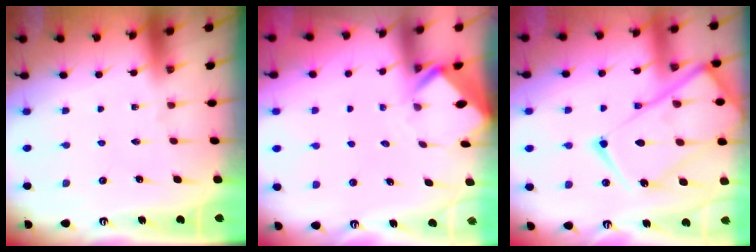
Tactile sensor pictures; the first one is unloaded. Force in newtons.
{"total": 2.6, "press": 2.6, "slide": 0.1}
{"total": 22.6, "press": 22.5, "slide": 2.2}